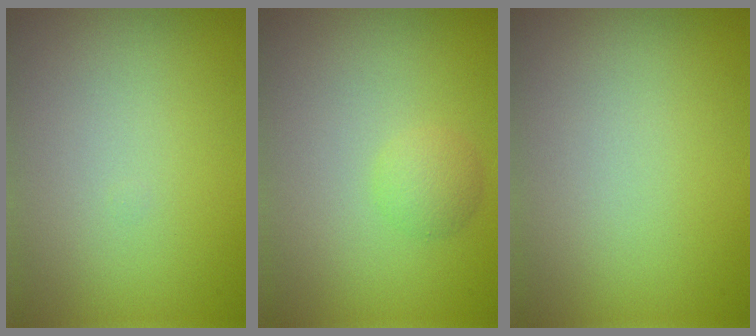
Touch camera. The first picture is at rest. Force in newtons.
{"total": 1.6, "press": 1.6, "slide": 0.1}
{"total": 0.0}